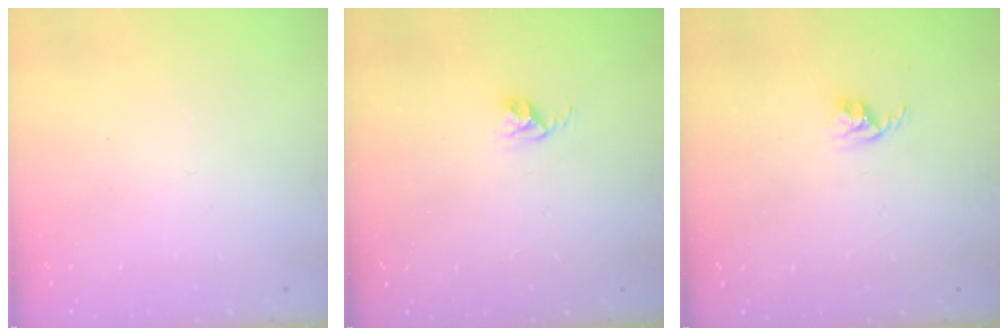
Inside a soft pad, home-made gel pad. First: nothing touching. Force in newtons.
{"total": 2.8, "press": 2.7, "slide": 0.4}
{"total": 2.9, "press": 2.9, "slide": 0.4}